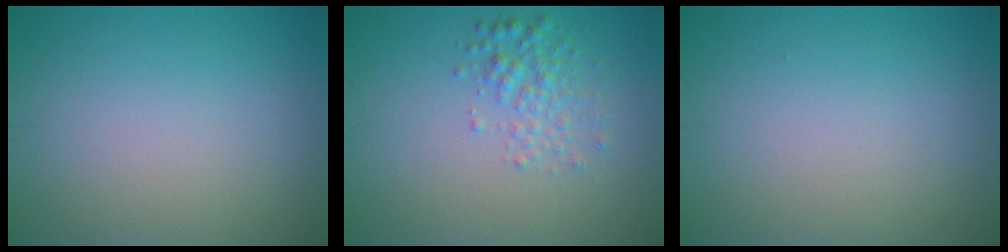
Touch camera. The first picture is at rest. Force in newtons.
{"total": 2.4, "press": 2.4, "slide": 0.1}
{"total": 0.0}